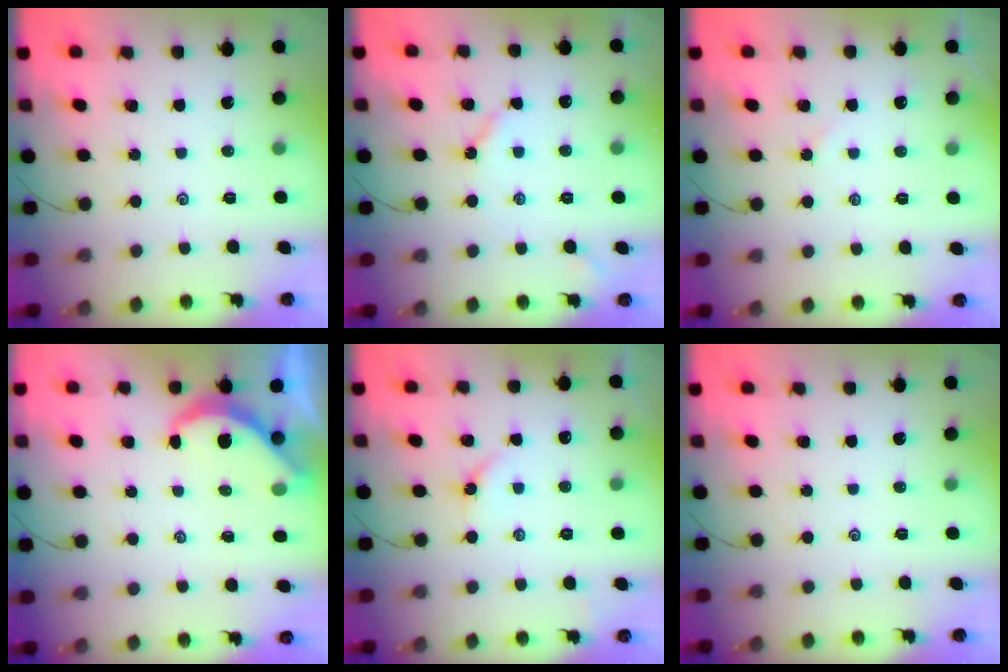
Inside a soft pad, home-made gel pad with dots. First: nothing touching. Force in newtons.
{"total": 3.6, "press": 3.6, "slide": 0.3}
{"total": 3.8, "press": 3.8, "slide": 0.4}
{"total": 6.4, "press": 6.4, "slide": 0.1}
{"total": 3.3, "press": 3.2, "slide": 0.4}
{"total": 0.0}